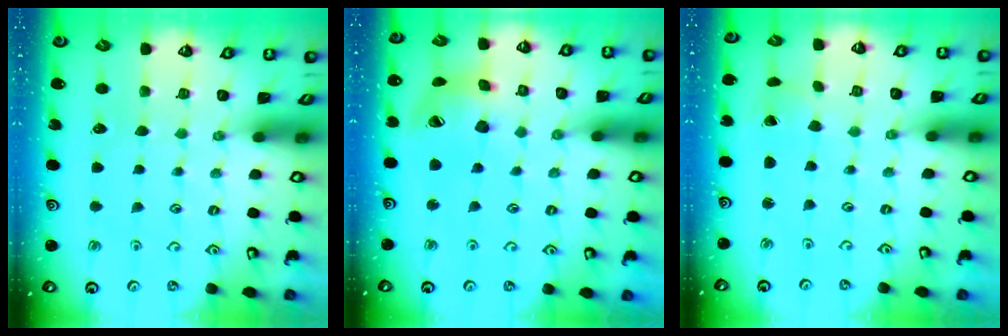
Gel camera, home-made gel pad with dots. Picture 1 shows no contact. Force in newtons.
{"total": 14.2, "press": 14.0, "slide": 2.0}
{"total": 0.0}